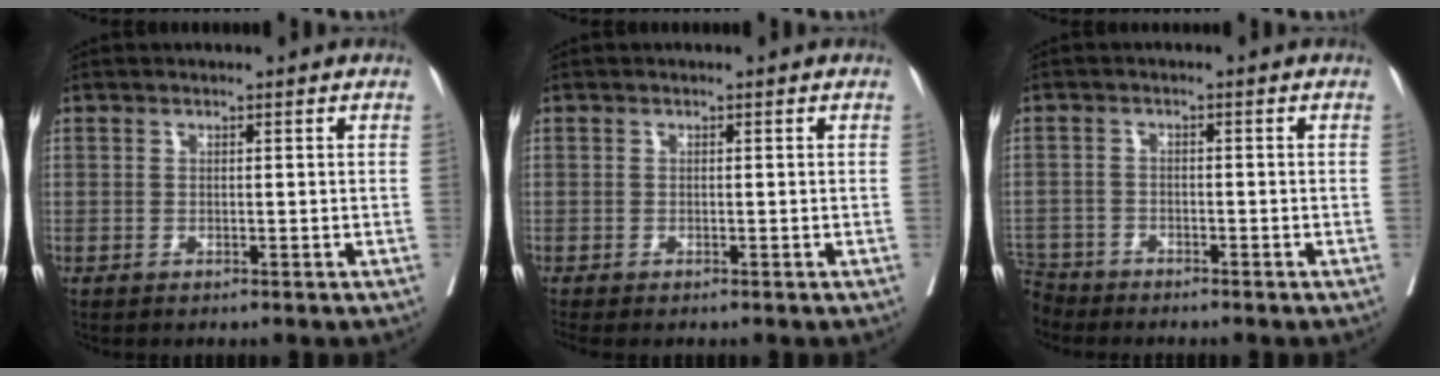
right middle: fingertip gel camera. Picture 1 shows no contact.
{"total": 1.5, "force": [-1.4, 0.1, 0.6], "torque": [-0.006, -0.003, -0.022]}
{"total": 4.3, "force": [-4.2, 1.0, -0.7], "torque": [0.016, -0.008, -0.082]}